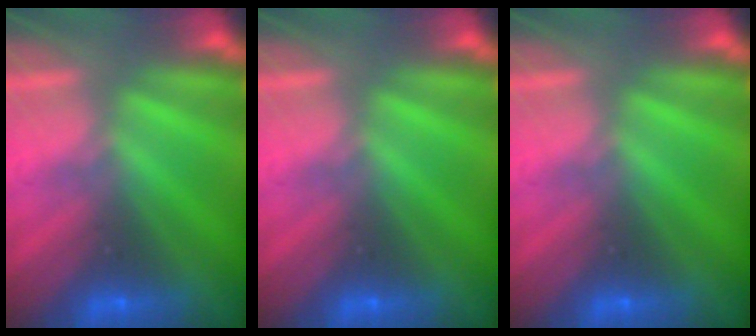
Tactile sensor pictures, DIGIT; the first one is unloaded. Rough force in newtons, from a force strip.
{"total": 0.0}
{"total": 0.0}